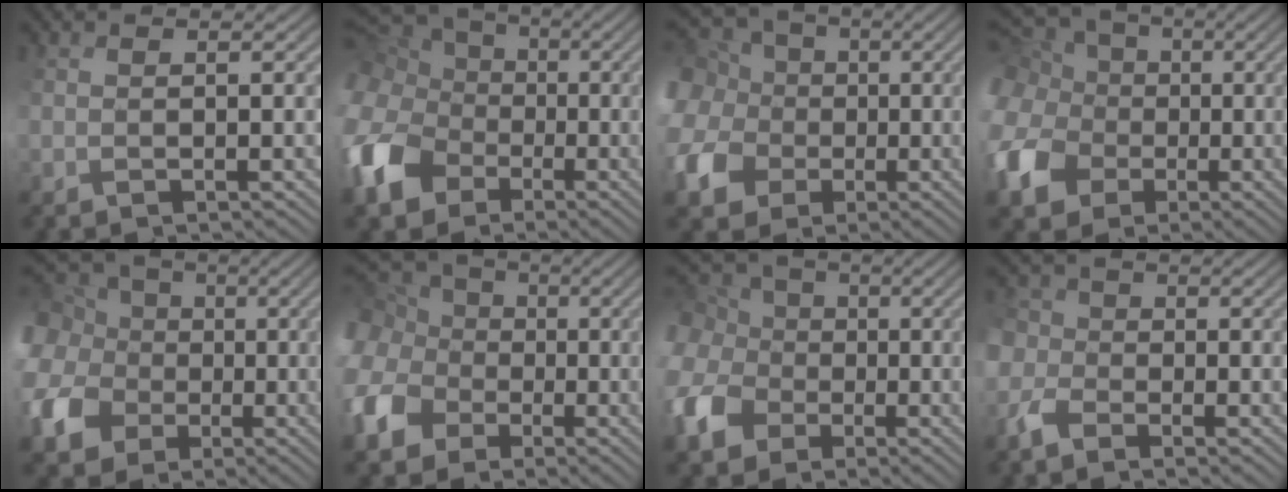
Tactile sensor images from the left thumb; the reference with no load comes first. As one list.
[{"total": 14.2, "force": [-1.0, 11.9, 7.7], "torque": [-0.245, -0.026, -0.004]}, {"total": 14.3, "force": [2.5, 12.5, 6.5], "torque": [-0.219, 0.012, 0.031]}, {"total": 14.4, "force": [1.7, 12.3, 7.3], "torque": [-0.229, -0.004, 0.032]}, {"total": 16.0, "force": [2.0, 14.0, 7.3], "torque": [-0.232, 0.000, 0.018]}, {"total": 14.5, "force": [0.1, 12.6, 7.3], "torque": [-0.225, -0.020, -0.014]}, {"total": 13.1, "force": [0.0, 11.4, 6.5], "torque": [-0.224, -0.008, -0.006]}, {"total": 3.6, "force": [-1.5, 2.9, 1.7], "torque": [-0.052, 0.008, -0.042]}]